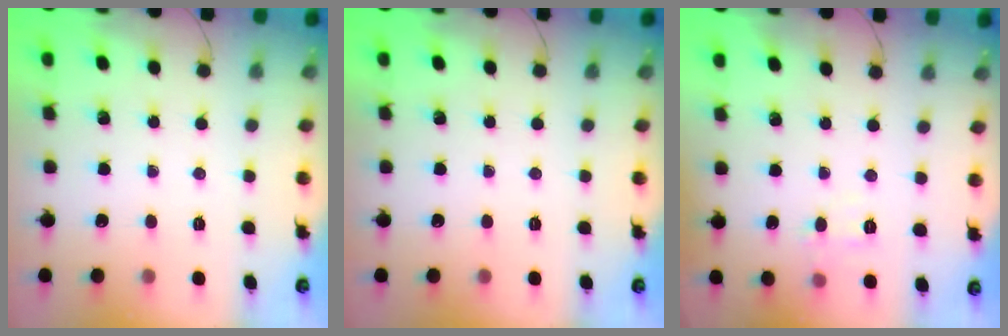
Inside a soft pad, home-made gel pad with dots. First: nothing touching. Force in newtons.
{"total": 0.0}
{"total": 4.7, "press": 4.4, "slide": 1.6}